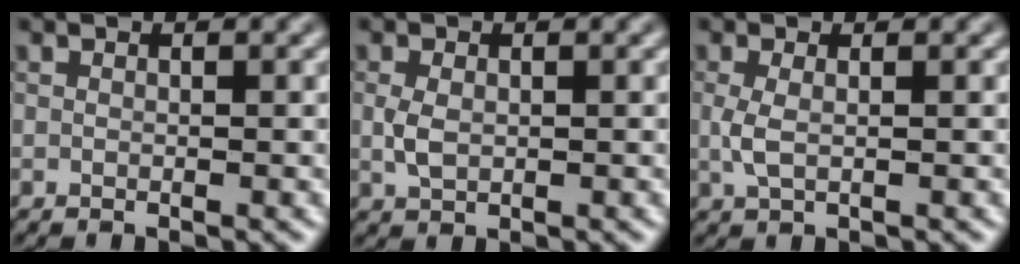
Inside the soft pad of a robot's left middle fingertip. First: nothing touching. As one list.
[{"total": 1.9, "force": [0.1, 1.3, 1.4], "torque": [-0.036, 0.000, 0.004]}, {"total": 1.7, "force": [0.1, 0.7, 1.5], "torque": [-0.039, -0.001, 0.002]}]